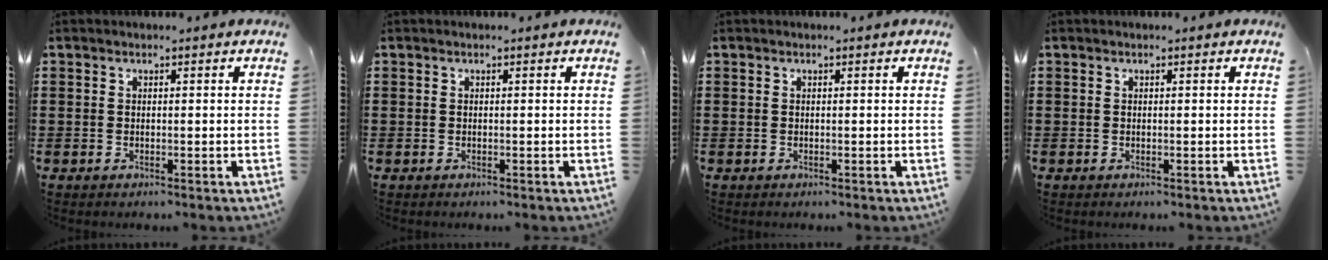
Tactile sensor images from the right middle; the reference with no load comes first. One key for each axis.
{"total": 0.0}
{"total": 0.0}
{"total": 0.0}